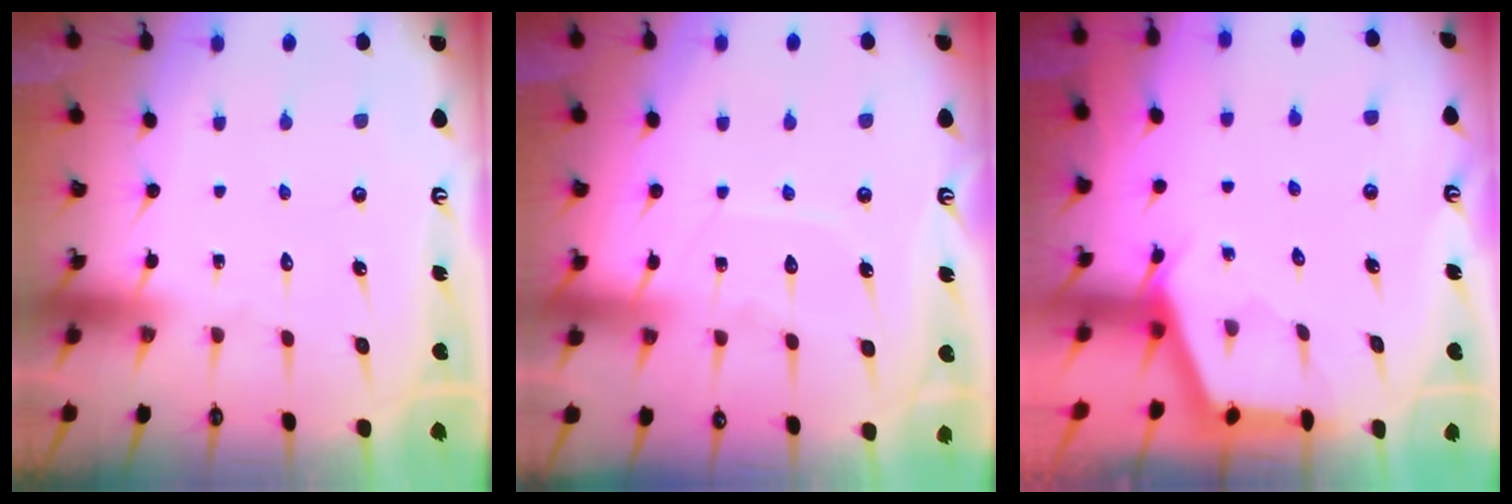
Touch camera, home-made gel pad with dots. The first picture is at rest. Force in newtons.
{"total": 6.4, "press": 6.4, "slide": 0.7}
{"total": 2.9, "press": 2.9, "slide": 0.3}